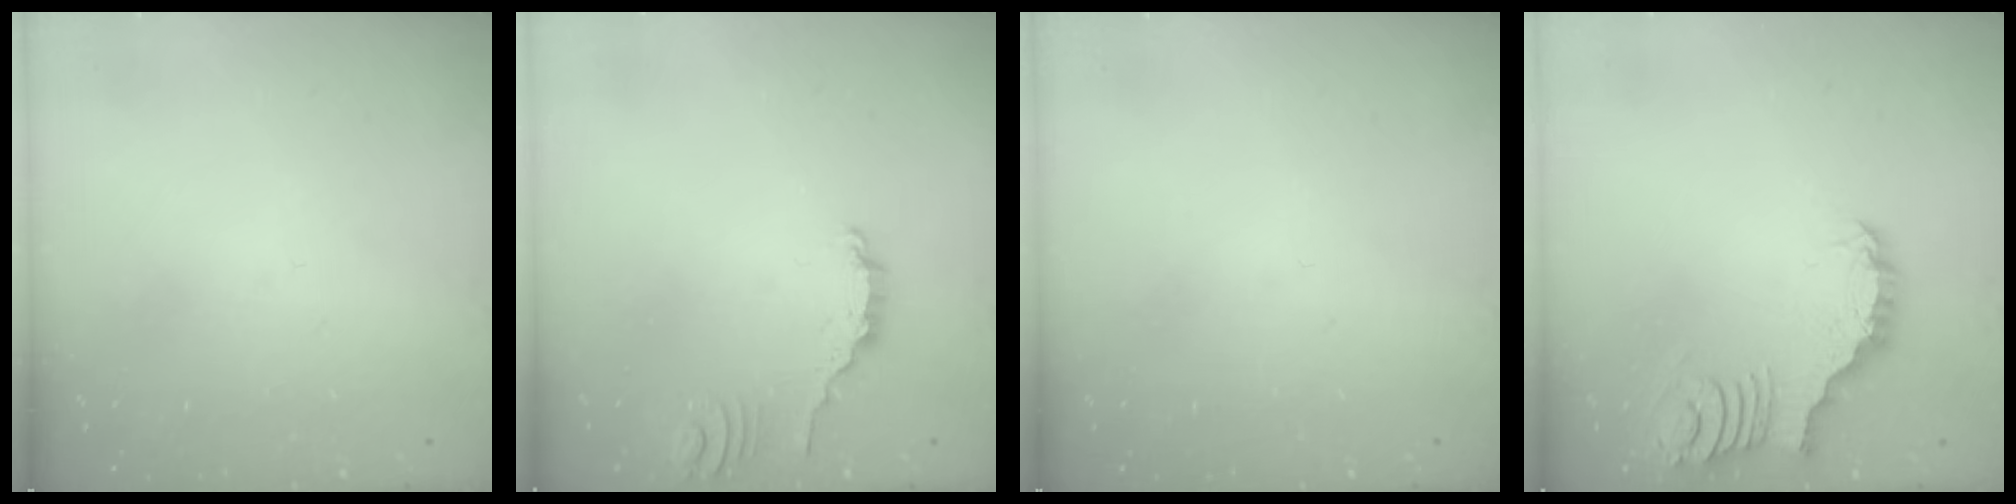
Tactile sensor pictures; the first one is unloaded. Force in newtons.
{"total": 2.8, "press": 2.8, "slide": 0.2}
{"total": 0.0}
{"total": 3.0, "press": 3.0, "slide": 0.0}